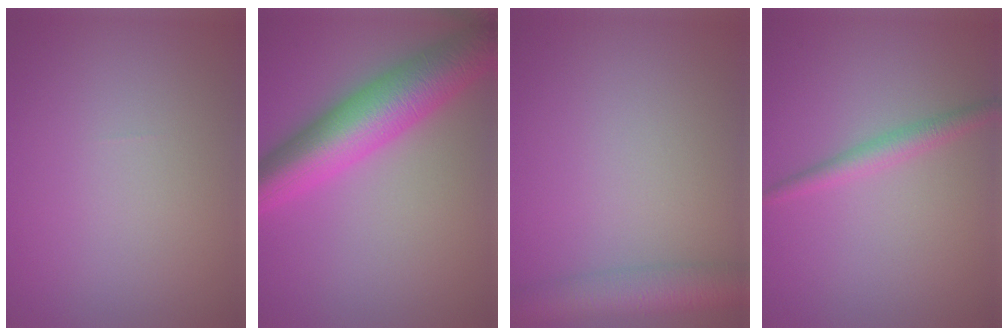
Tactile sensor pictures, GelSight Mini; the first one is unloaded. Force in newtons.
{"total": 9.4, "press": 9.4, "slide": 0.1}
{"total": 5.1, "press": 5.1, "slide": 0.2}
{"total": 2.2, "press": 2.1, "slide": 0.0}